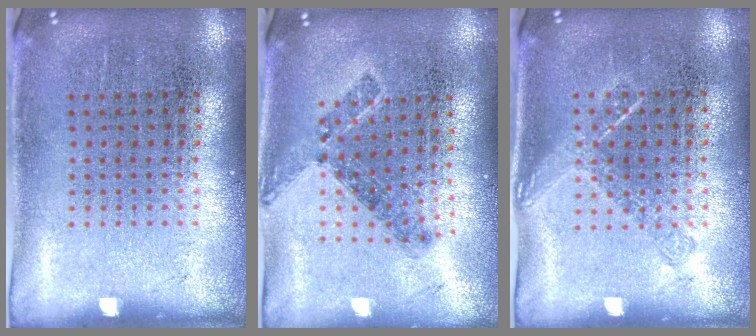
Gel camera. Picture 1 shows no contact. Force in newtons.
{"total": 0.7, "press": 0.7, "slide": 0.3}
{"total": 1.2, "press": 1.0, "slide": 0.6}